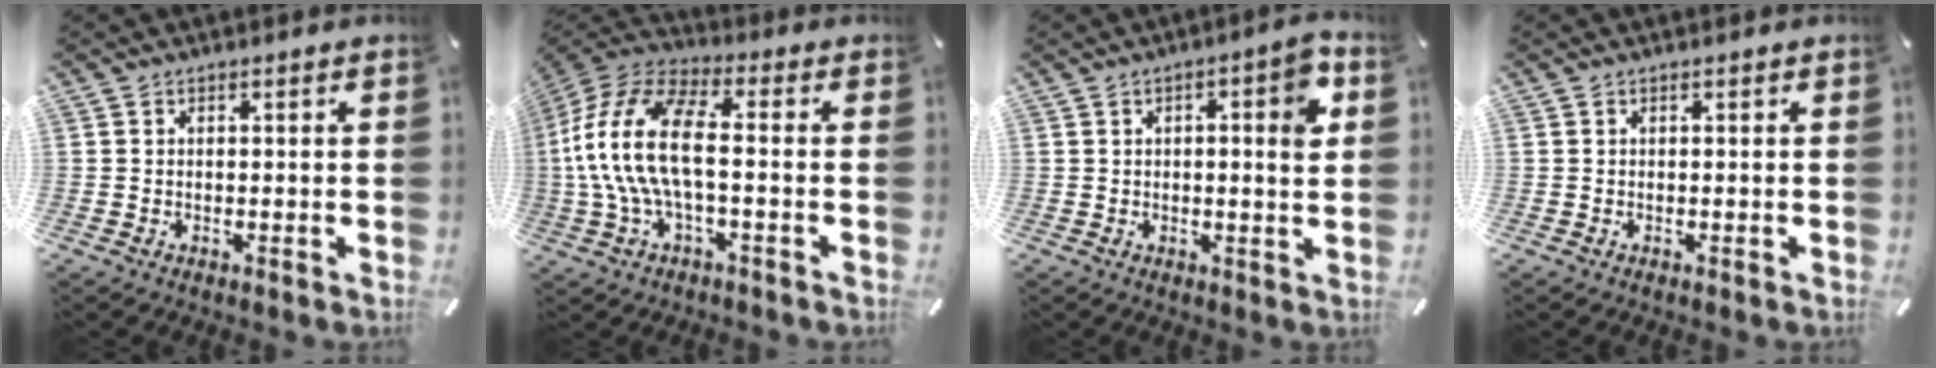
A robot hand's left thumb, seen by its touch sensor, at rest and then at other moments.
{"total": 17.5, "force": [-1.0, 8.2, 15.4], "torque": [-0.331, 0.000, -0.023]}
{"total": 6.4, "force": [1.4, 1.4, 6.1], "torque": [-0.084, -0.006, 0.014]}
{"total": 0.0}